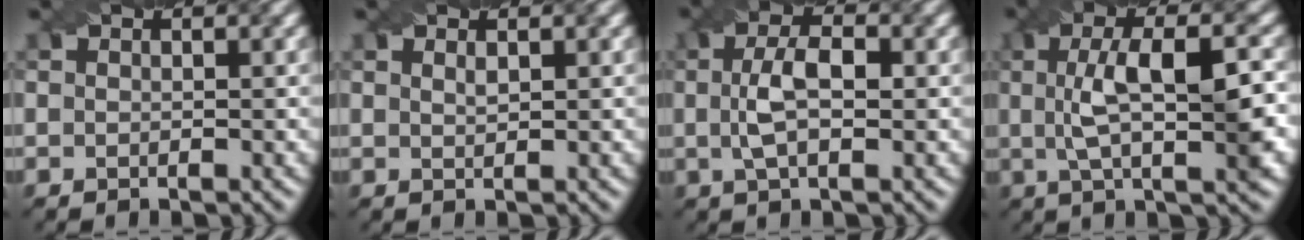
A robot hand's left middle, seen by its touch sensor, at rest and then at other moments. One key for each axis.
{"total": 0.7, "fx": 0.5, "fy": 0.1, "fz": 0.4, "tx": -0.009, "ty": 0.000, "tz": 0.010}
{"total": 4.1, "fx": 0.2, "fy": 1.6, "fz": 3.8, "tx": -0.080, "ty": 0.006, "tz": -0.001}
{"total": 7.3, "fx": 0.6, "fy": 2.1, "fz": 7.0, "tx": -0.114, "ty": 0.012, "tz": 0.007}